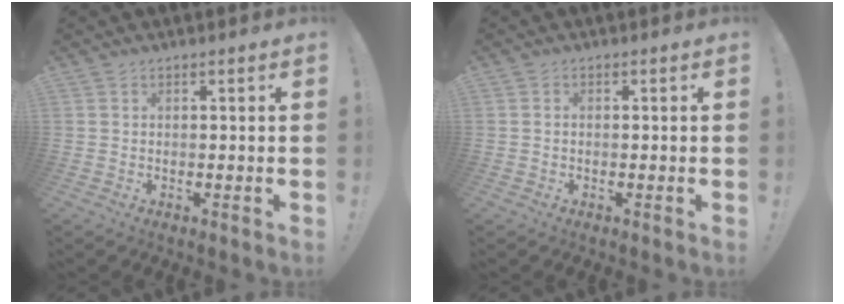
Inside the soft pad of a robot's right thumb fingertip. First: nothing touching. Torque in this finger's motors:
{"motor_torque": [0.01, 0.12, -0.21, -0.22, 0.03]}